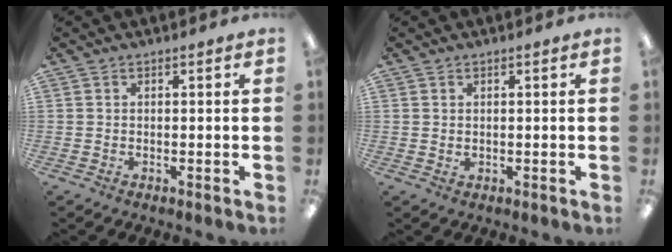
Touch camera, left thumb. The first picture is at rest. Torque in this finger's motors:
{"motor_torque": [-0.10, -0.09, -0.38, -0.11, 0.01]}